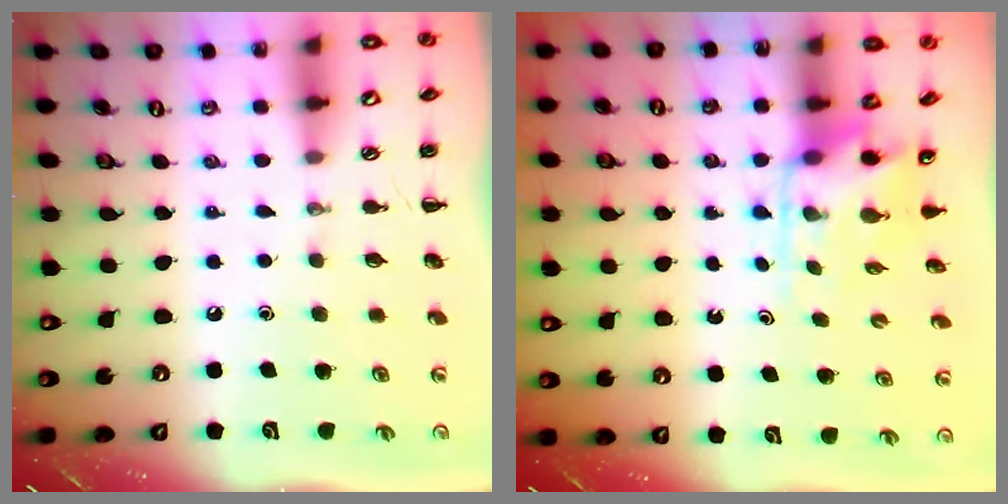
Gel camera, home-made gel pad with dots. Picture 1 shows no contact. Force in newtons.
{"total": 4.6, "press": 4.5, "slide": 0.7}